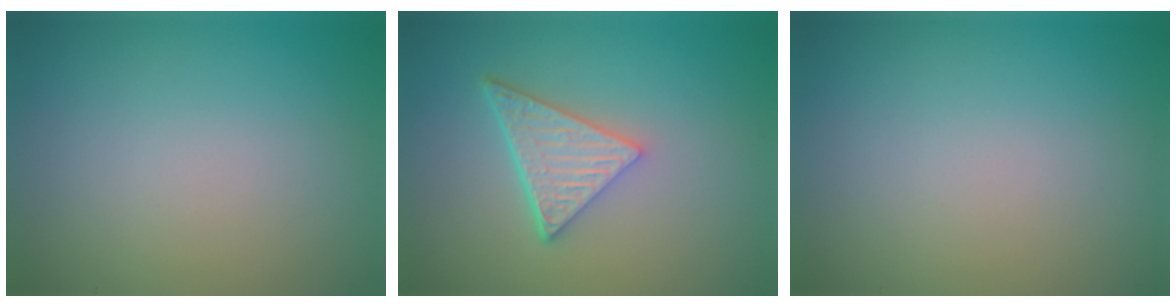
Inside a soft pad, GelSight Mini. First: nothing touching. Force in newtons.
{"total": 5.0, "press": 3.6, "slide": 3.5}
{"total": 0.0}